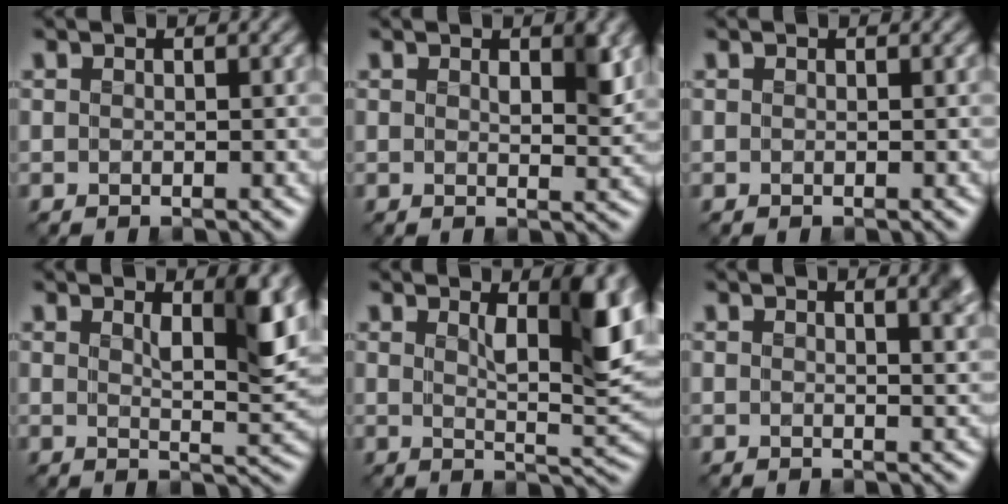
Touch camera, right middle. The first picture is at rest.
{"total": 2.5, "force": [0.9, 0.9, 2.1], "torque": [-0.026, -0.006, 0.016]}
{"total": 0.0}
{"total": 5.0, "force": [1.8, 1.4, 4.5], "torque": [-0.065, -0.007, 0.029]}
{"total": 7.0, "force": [2.2, 2.2, 6.3], "torque": [-0.092, -0.008, 0.038]}
{"total": 3.2, "force": [1.8, 1.2, 2.4], "torque": [-0.009, 0.007, 0.015]}